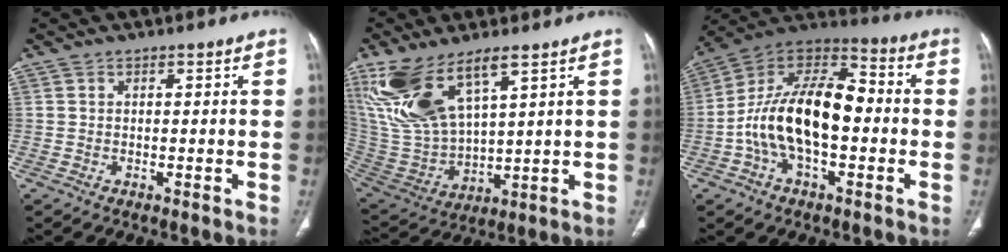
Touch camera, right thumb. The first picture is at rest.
{"total": 16.3, "force": [9.6, 5.9, 11.9], "torque": [-0.241, -0.042, 0.215]}
{"total": 19.2, "force": [-2.3, 10.3, 16.0], "torque": [-0.276, 0.047, -0.047]}